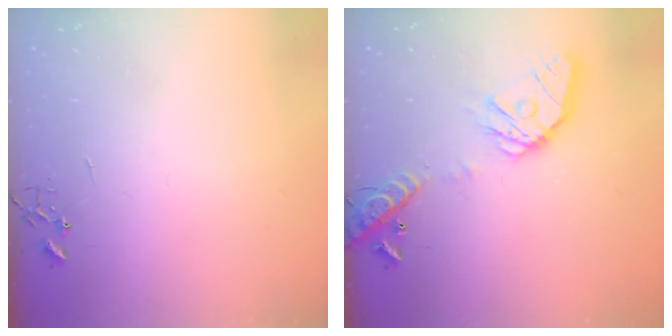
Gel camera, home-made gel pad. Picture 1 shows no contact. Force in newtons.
{"total": 16.7, "press": 16.5, "slide": 2.5}